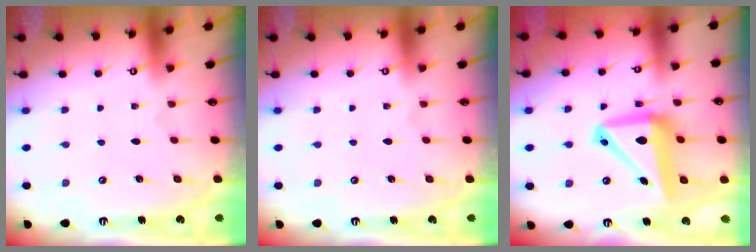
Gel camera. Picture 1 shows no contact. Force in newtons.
{"total": 0.0}
{"total": 13.6, "press": 13.4, "slide": 2.3}